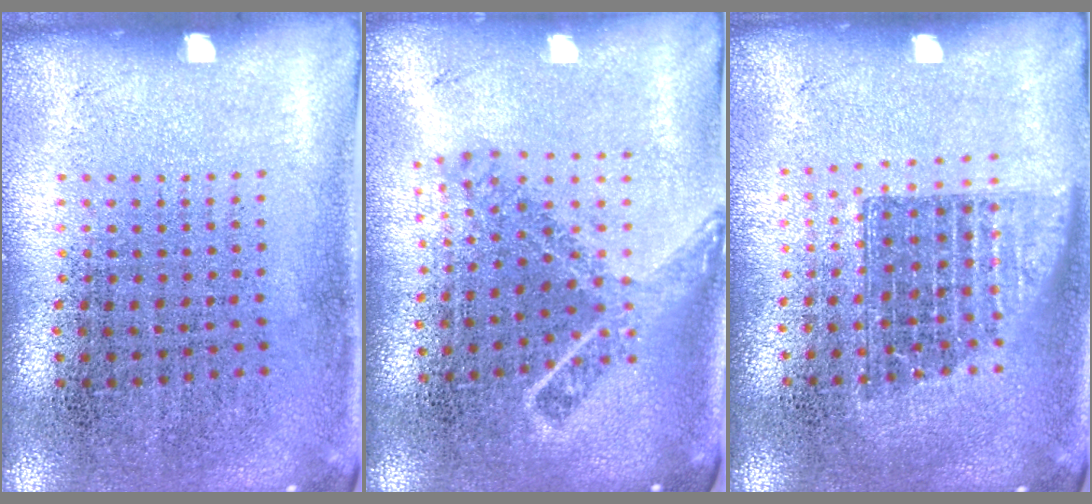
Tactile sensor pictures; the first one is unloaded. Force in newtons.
{"total": 1.8, "press": 1.3, "slide": 1.3}
{"total": 1.3, "press": 1.1, "slide": 0.8}